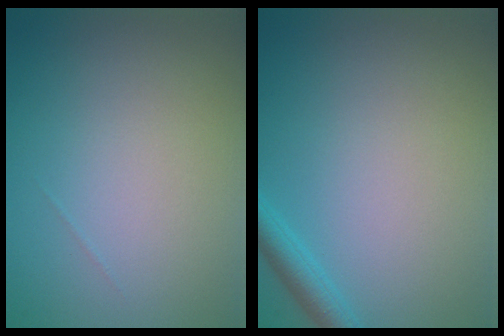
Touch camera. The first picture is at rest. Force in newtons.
{"total": 2.0, "press": 2.0, "slide": 0.2}